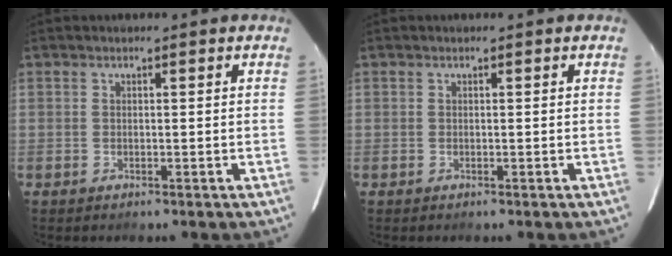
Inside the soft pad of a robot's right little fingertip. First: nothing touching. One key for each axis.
{"total": 0.0}